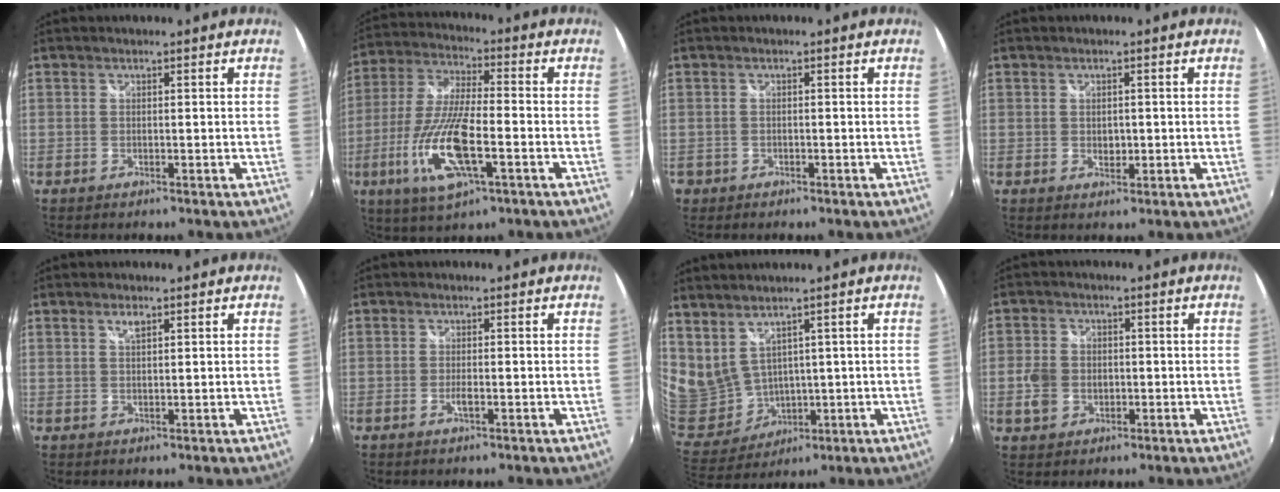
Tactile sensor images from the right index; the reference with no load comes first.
{"total": 15.4, "force": [-5.4, 4.2, 13.8], "torque": [-0.295, -0.017, -0.104]}
{"total": 1.7, "force": [-0.8, 1.5, 0.1], "torque": [-0.007, -0.001, -0.012]}
{"total": 1.7, "force": [0.0, 1.3, 1.0], "torque": [-0.015, -0.001, 0.000]}
{"total": 1.7, "force": [1.1, 0.4, 1.2], "torque": [-0.020, 0.002, 0.019]}
{"total": 1.2, "force": [-0.5, 0.2, 1.1], "torque": [-0.023, -0.003, -0.010]}
{"total": 11.0, "force": [5.3, 7.0, 6.6], "torque": [-0.150, -0.016, 0.140]}
{"total": 5.5, "force": [-1.1, 4.7, 2.7], "torque": [-0.066, 0.006, -0.019]}